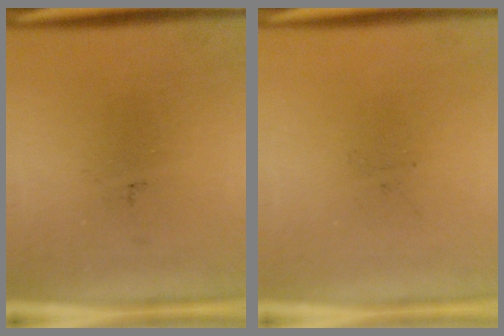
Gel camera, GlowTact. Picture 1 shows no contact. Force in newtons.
{"total": 0.0}